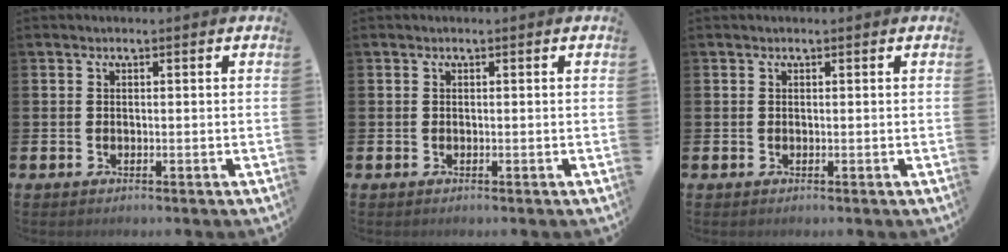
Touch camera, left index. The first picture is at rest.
{"total": 0.0}
{"total": 0.0}